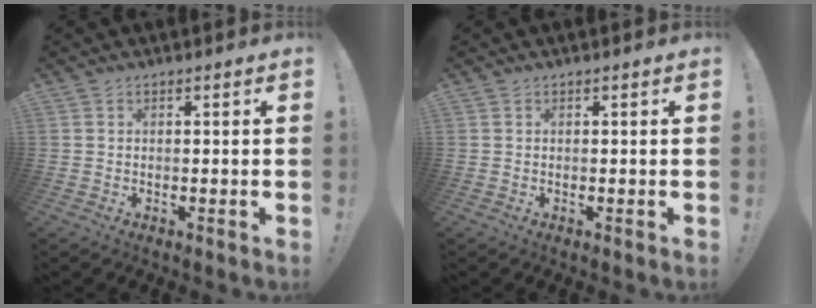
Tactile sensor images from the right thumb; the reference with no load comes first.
{"total": 0.0}